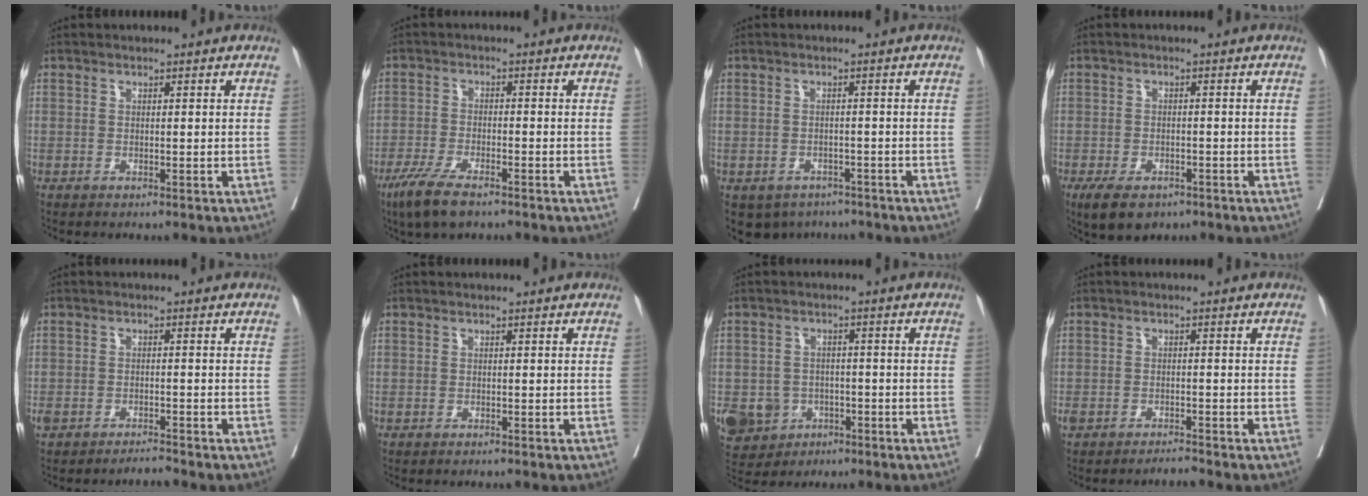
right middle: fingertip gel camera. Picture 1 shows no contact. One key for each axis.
{"total": 7.1, "fx": -5.0, "fy": 1.5, "fz": 4.8, "tx": -0.096, "ty": -0.017, "tz": -0.086}
{"total": 5.7, "fx": -4.2, "fy": 3.8, "fz": 0.9, "tx": -0.013, "ty": 0.002, "tz": -0.056}
{"total": 6.3, "fx": -4.3, "fy": 3.2, "fz": 3.4, "tx": -0.062, "ty": -0.008, "tz": -0.065}
{"total": 2.1, "fx": -1.9, "fy": 0.3, "fz": 0.8, "tx": -0.018, "ty": 0.001, "tz": -0.032}
{"total": 0.0}
{"total": 8.6, "fx": -3.6, "fy": 7.5, "fz": 2.3, "tx": -0.059, "ty": 0.004, "tz": -0.048}
{"total": 1.9, "fx": -1.8, "fy": 0.4, "fz": 0.7, "tx": -0.019, "ty": 0.002, "tz": -0.028}